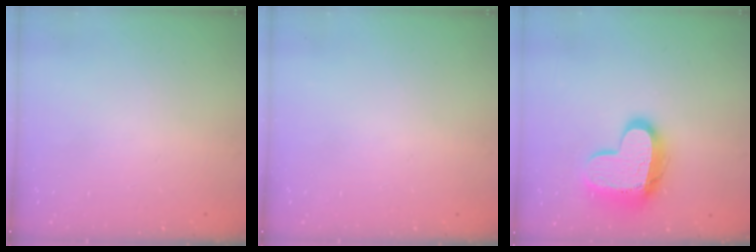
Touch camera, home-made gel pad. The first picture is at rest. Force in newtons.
{"total": 0.0}
{"total": 15.1, "press": 15.0, "slide": 1.2}